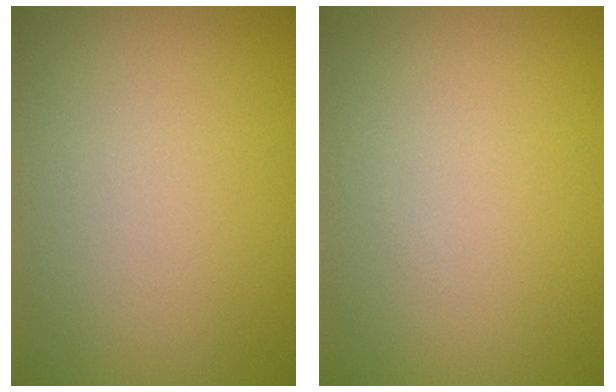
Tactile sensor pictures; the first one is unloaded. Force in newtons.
{"total": 0.0}